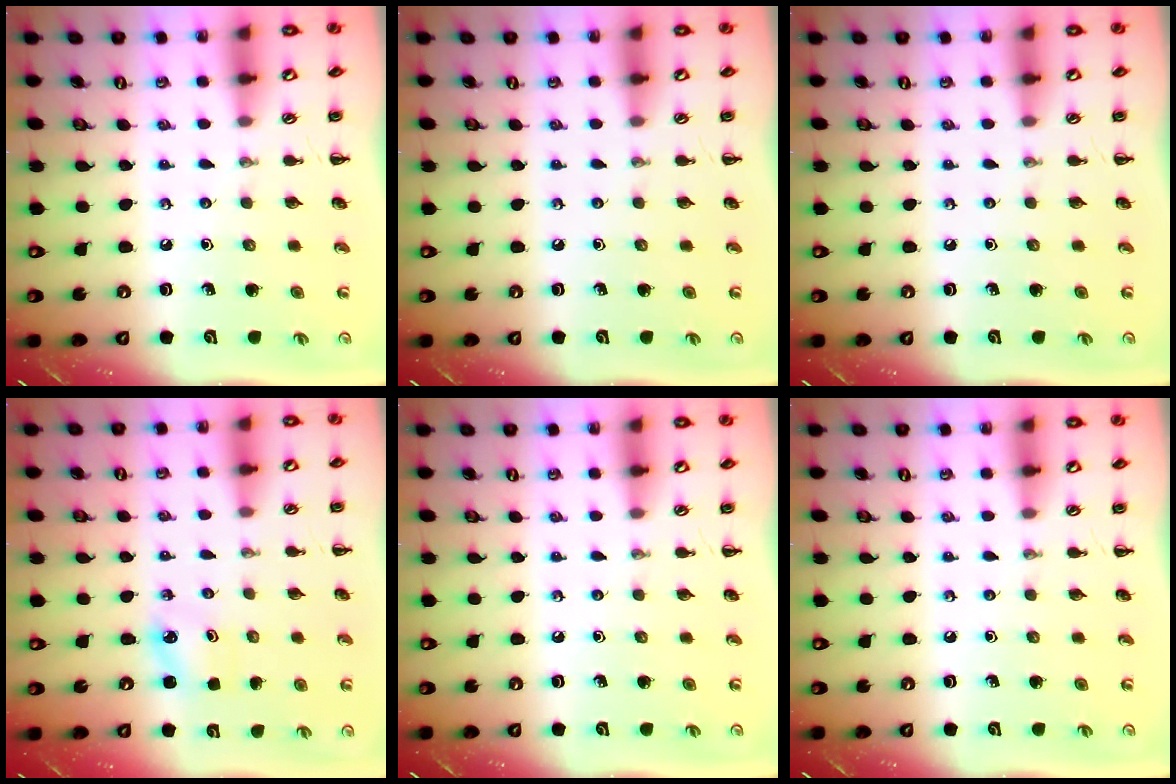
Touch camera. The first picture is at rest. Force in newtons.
{"total": 0.0}
{"total": 0.0}
{"total": 2.2, "press": 2.2, "slide": 0.3}
{"total": 0.0}
{"total": 0.0}